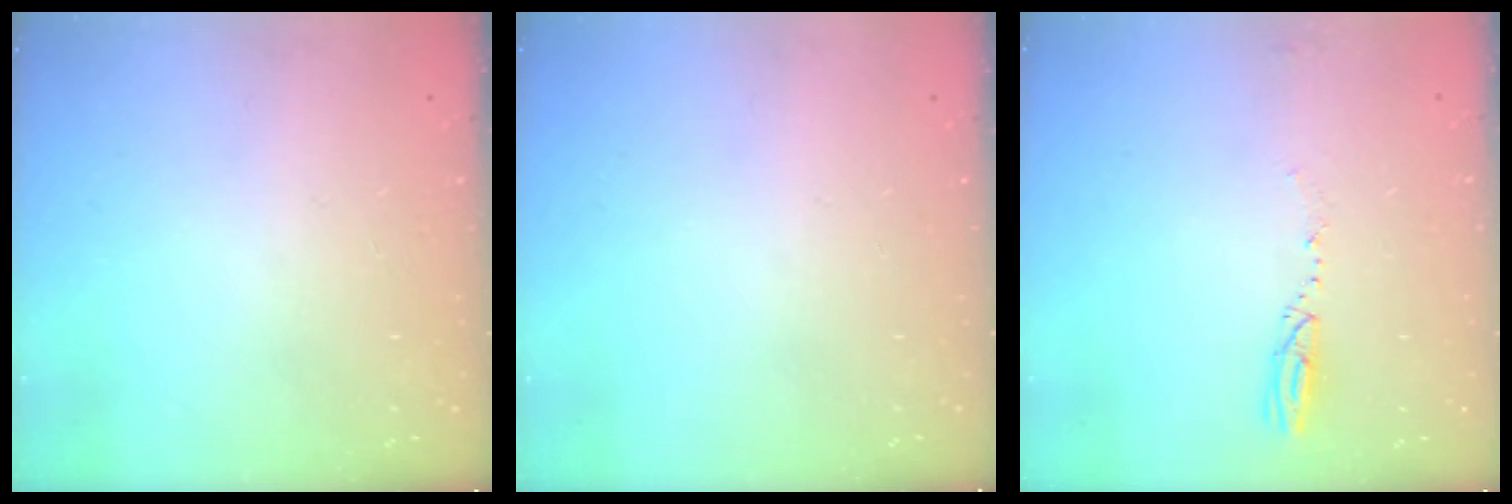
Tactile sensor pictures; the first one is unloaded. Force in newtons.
{"total": 0.0}
{"total": 3.1, "press": 3.0, "slide": 0.7}